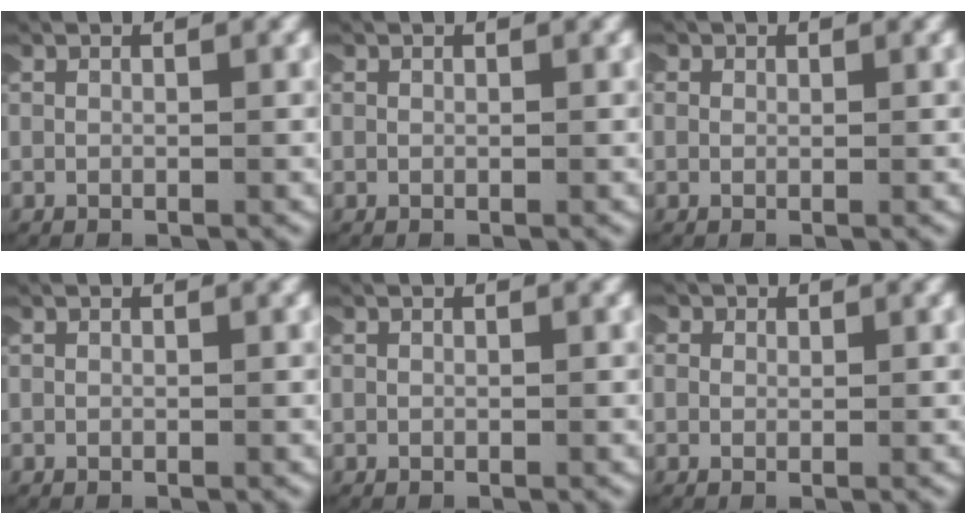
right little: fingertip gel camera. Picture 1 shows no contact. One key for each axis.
{"total": 0.0}
{"total": 0.8, "fx": 0.2, "fy": 0.7, "fz": 0.1, "tx": -0.007, "ty": -0.001, "tz": 0.000}
{"total": 0.0}
{"total": 0.0}
{"total": 1.6, "fx": 0.5, "fy": 1.4, "fz": 0.3, "tx": -0.018, "ty": -0.002, "tz": 0.002}